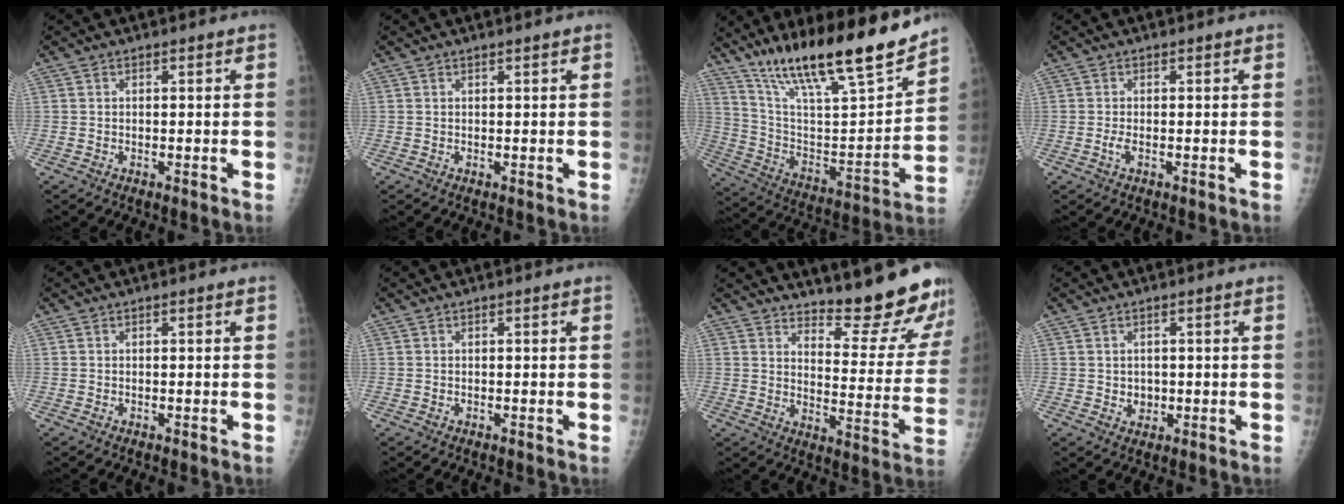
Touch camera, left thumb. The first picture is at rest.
{"total": 0.6, "force": [0.5, 0.0, 0.3], "torque": [-0.005, -0.002, 0.009]}
{"total": 25.3, "force": [19.2, 4.4, 15.8], "torque": [-0.238, -0.078, 0.330]}
{"total": 1.1, "force": [-0.1, 0.4, 1.0], "torque": [-0.024, -0.003, -0.004]}
{"total": 0.0}
{"total": 0.0}
{"total": 16.9, "force": [15.7, 2.6, 5.7], "torque": [-0.039, -0.164, 0.202]}
{"total": 2.1, "force": [0.1, 1.9, 1.0], "torque": [-0.005, 0.000, 0.007]}